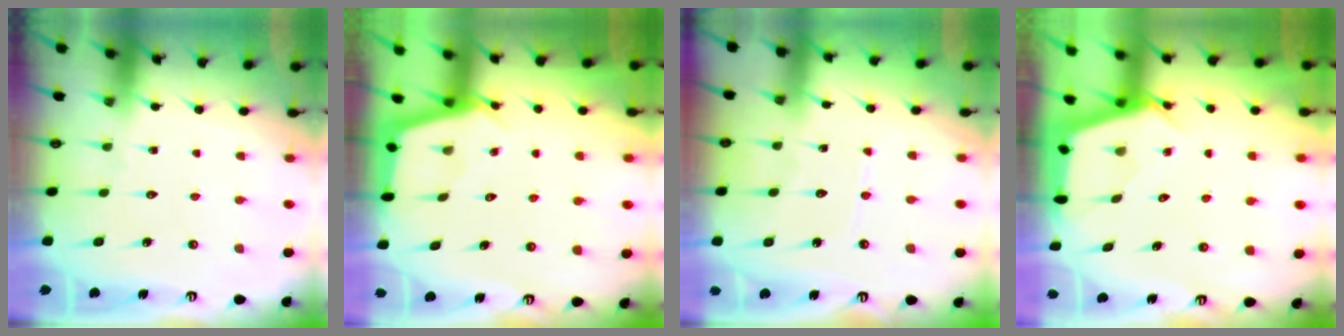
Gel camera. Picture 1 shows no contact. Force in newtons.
{"total": 2.8, "press": 2.7, "slide": 0.3}
{"total": 3.2, "press": 3.2, "slide": 0.3}
{"total": 3.0, "press": 2.9, "slide": 0.3}